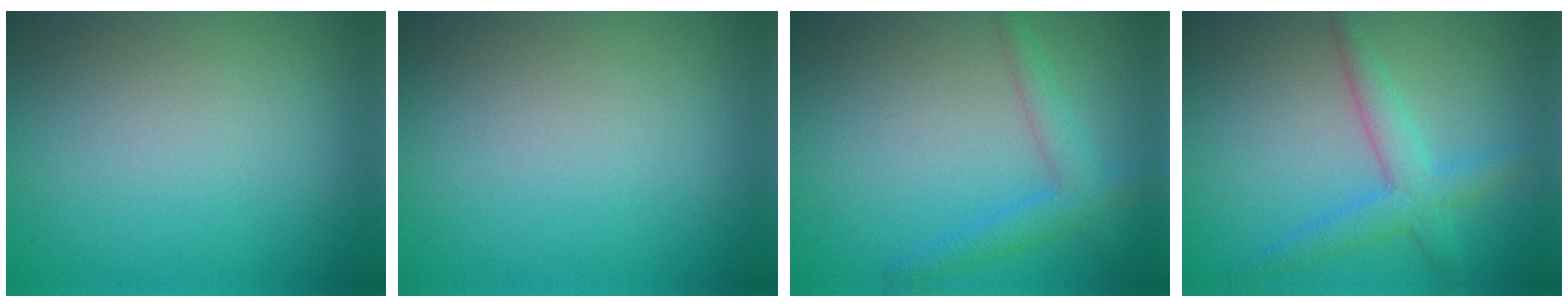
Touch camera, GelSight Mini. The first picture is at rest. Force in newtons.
{"total": 0.0}
{"total": 2.7, "press": 2.7, "slide": 0.1}
{"total": 3.4, "press": 3.4, "slide": 0.1}